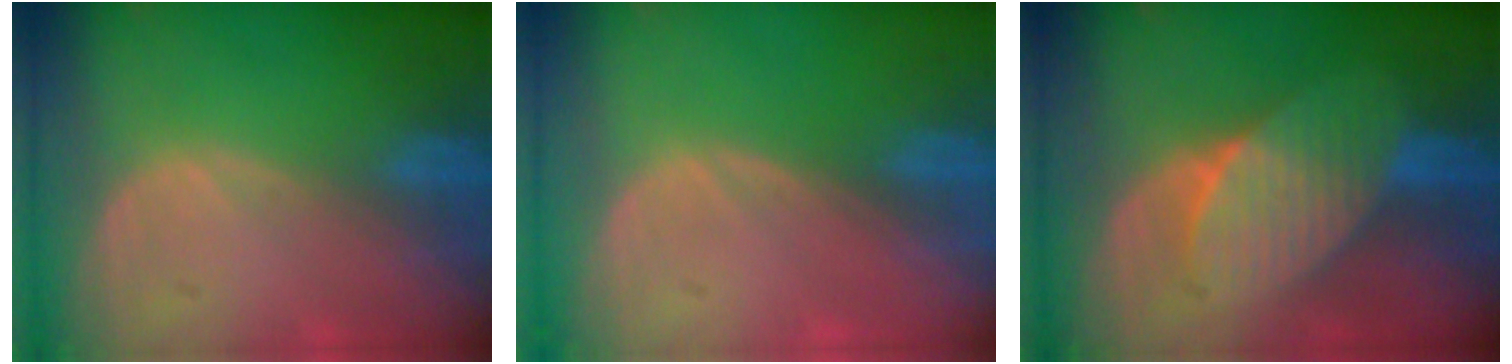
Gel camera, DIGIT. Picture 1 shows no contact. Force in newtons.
{"total": 0.0}
{"total": 7.3, "press": 7.2, "slide": 1.3}